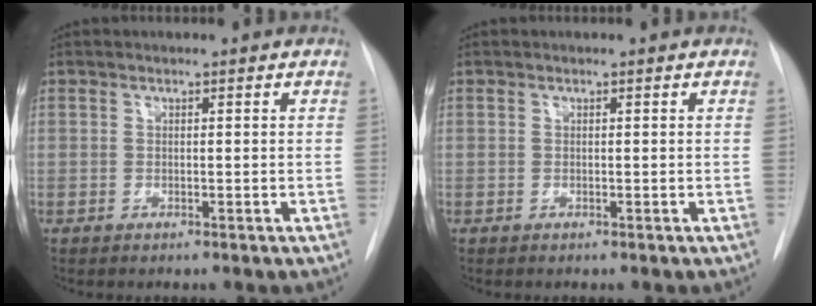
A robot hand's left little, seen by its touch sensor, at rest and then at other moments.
{"total": 0.0}